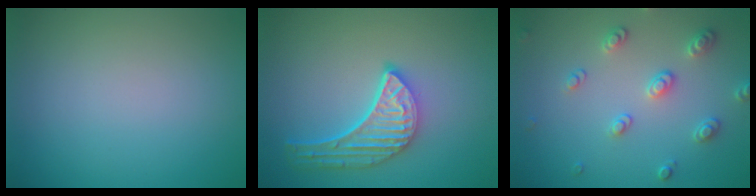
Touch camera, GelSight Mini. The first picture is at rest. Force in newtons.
{"total": 5.0, "press": 3.9, "slide": 3.2}
{"total": 2.6, "press": 2.6, "slide": 0.2}